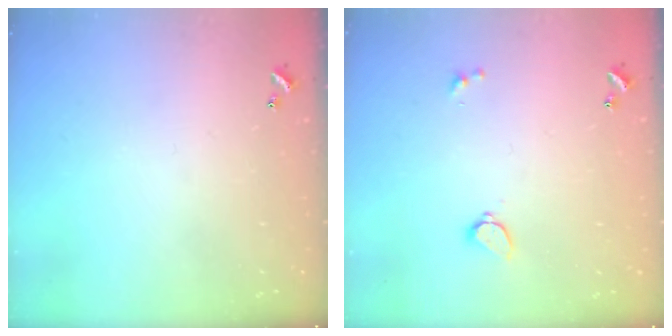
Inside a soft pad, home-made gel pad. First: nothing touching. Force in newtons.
{"total": 1.7, "press": 1.6, "slide": 0.5}